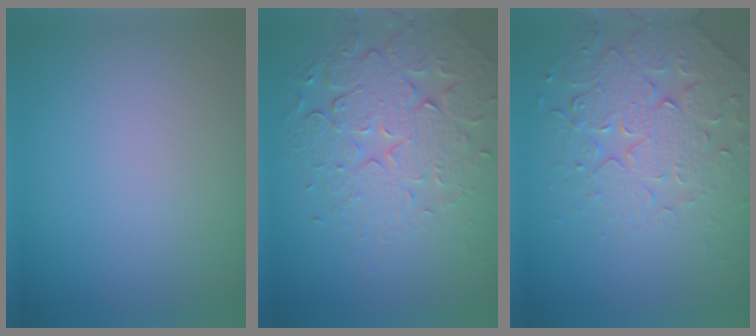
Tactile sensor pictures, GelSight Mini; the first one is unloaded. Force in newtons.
{"total": 6.7, "press": 5.1, "slide": 4.4}
{"total": 4.7, "press": 4.6, "slide": 1.0}